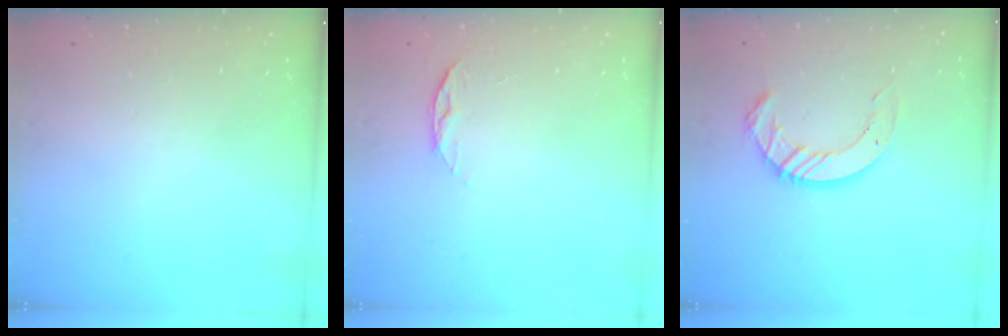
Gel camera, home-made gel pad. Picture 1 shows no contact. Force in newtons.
{"total": 6.2, "press": 6.1, "slide": 0.7}
{"total": 10.2, "press": 10.1, "slide": 1.0}